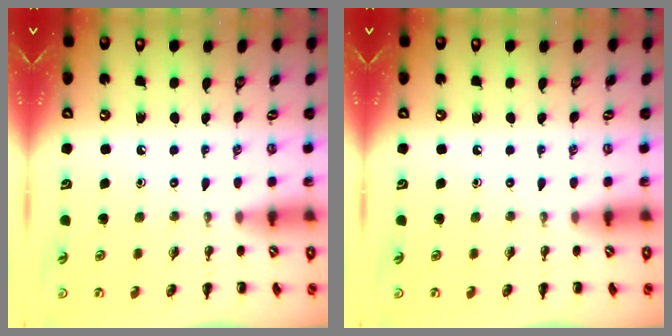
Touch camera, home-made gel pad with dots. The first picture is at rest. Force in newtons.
{"total": 0.0}